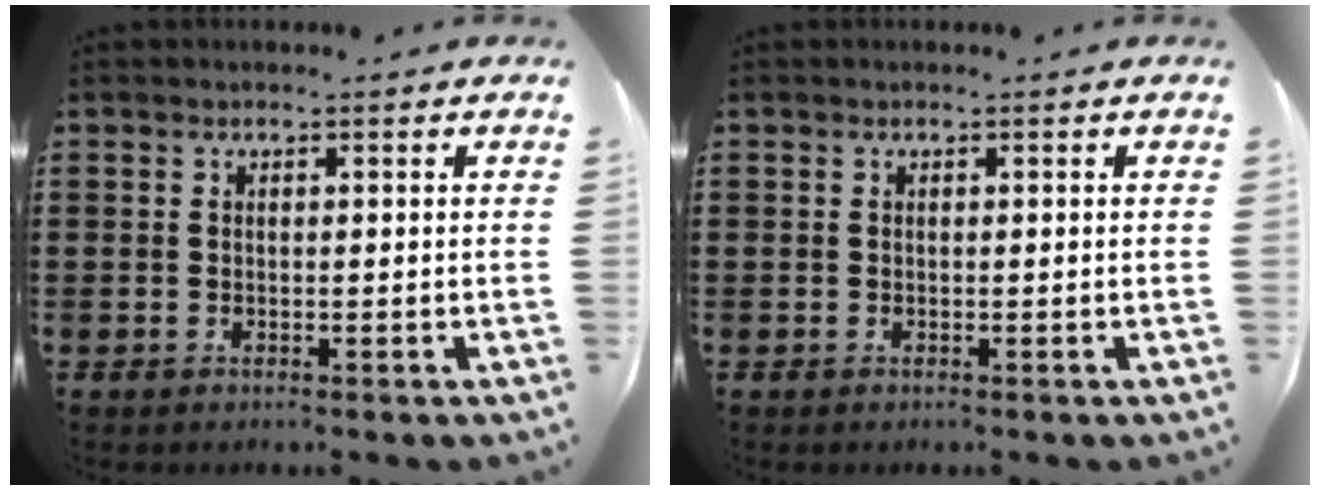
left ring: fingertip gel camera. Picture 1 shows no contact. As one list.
[{"total": 0.0}]